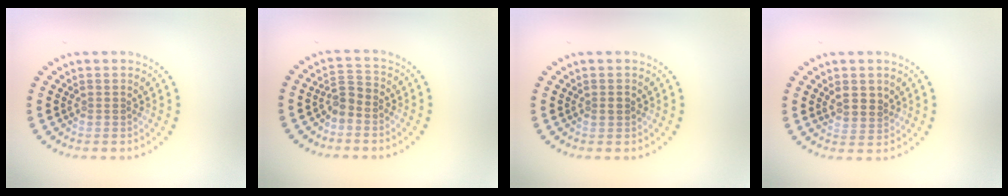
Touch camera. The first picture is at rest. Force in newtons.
{"total": 1.9, "press": 1.6, "slide": 1.1}
{"total": 0.9, "press": 0.9, "slide": 0.0}
{"total": 2.1, "press": 2.0, "slide": 0.9}